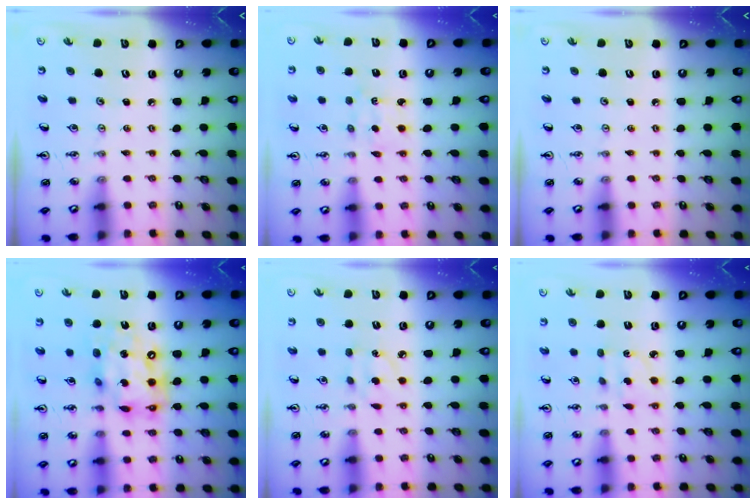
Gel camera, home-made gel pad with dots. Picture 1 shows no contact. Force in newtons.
{"total": 2.5, "press": 2.5, "slide": 0.3}
{"total": 0.0}
{"total": 16.4, "press": 16.3, "slide": 1.6}
{"total": 5.6, "press": 5.5, "slide": 0.6}
{"total": 2.3, "press": 2.1, "slide": 0.8}